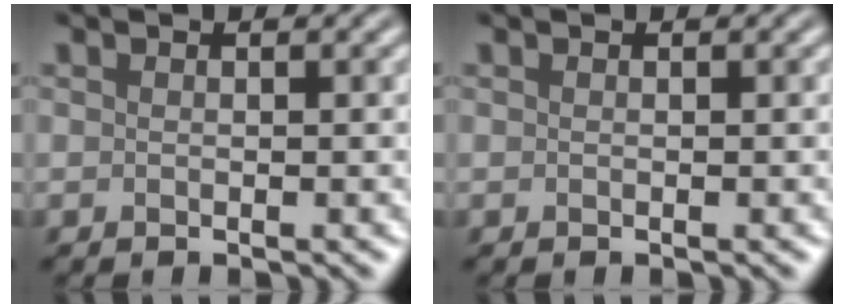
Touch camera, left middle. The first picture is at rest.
{"total": 0.0}